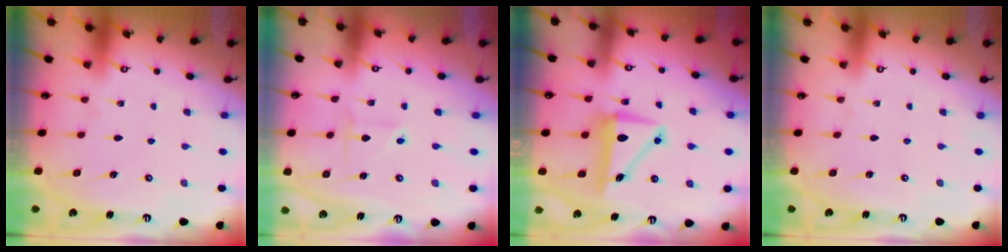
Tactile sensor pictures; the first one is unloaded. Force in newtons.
{"total": 2.6, "press": 2.6, "slide": 0.2}
{"total": 7.4, "press": 7.2, "slide": 1.7}
{"total": 0.0}